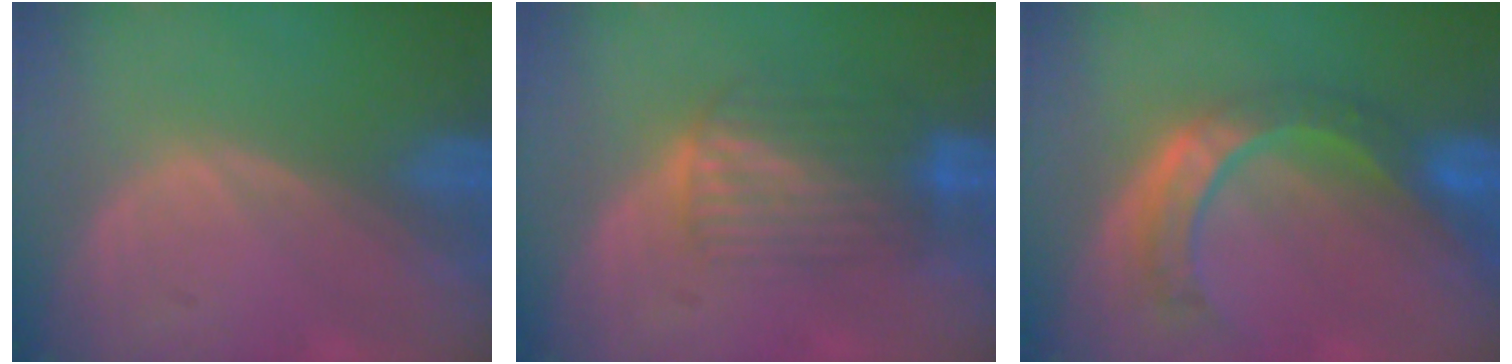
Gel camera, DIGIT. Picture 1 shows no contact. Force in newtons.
{"total": 6.7, "press": 6.1, "slide": 2.8}
{"total": 8.7, "press": 7.3, "slide": 4.7}